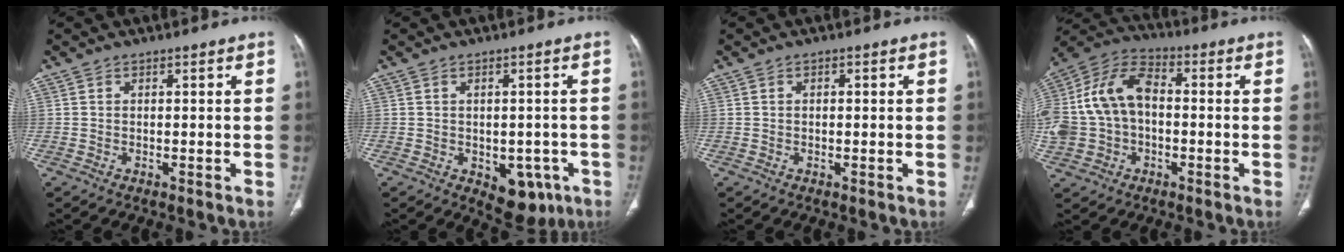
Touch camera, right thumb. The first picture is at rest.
{"total": 7.8, "force": [-3.0, 4.9, 5.3], "torque": [-0.030, 0.009, -0.025]}
{"total": 0.7, "force": [0.2, 0.4, 0.5], "torque": [-0.011, 0.003, 0.003]}
{"total": 17.7, "force": [-0.1, 12.6, 12.4], "torque": [-0.267, 0.041, -0.007]}